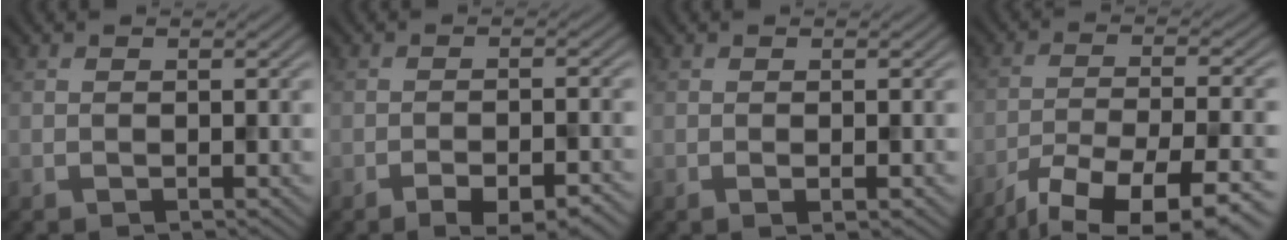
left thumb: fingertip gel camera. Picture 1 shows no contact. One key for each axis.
{"total": 4.7, "fx": -3.2, "fy": 1.3, "fz": 3.3, "tx": -0.048, "ty": 0.006, "tz": -0.043}
{"total": 1.2, "fx": -0.4, "fy": 0.2, "fz": 1.1, "tx": -0.019, "ty": -0.005, "tz": -0.007}
{"total": 13.3, "fx": -10.2, "fy": 3.2, "fz": 8.0, "tx": -0.145, "ty": -0.023, "tz": -0.147}